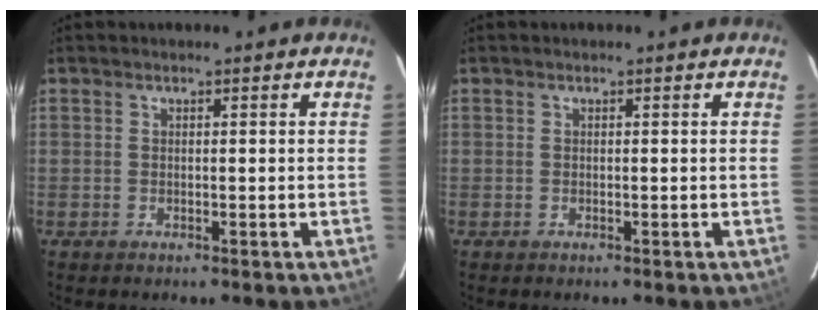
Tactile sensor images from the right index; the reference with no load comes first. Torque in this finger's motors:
{"motor_torque": [0.00, 0.00, 0.00, 0.00]}